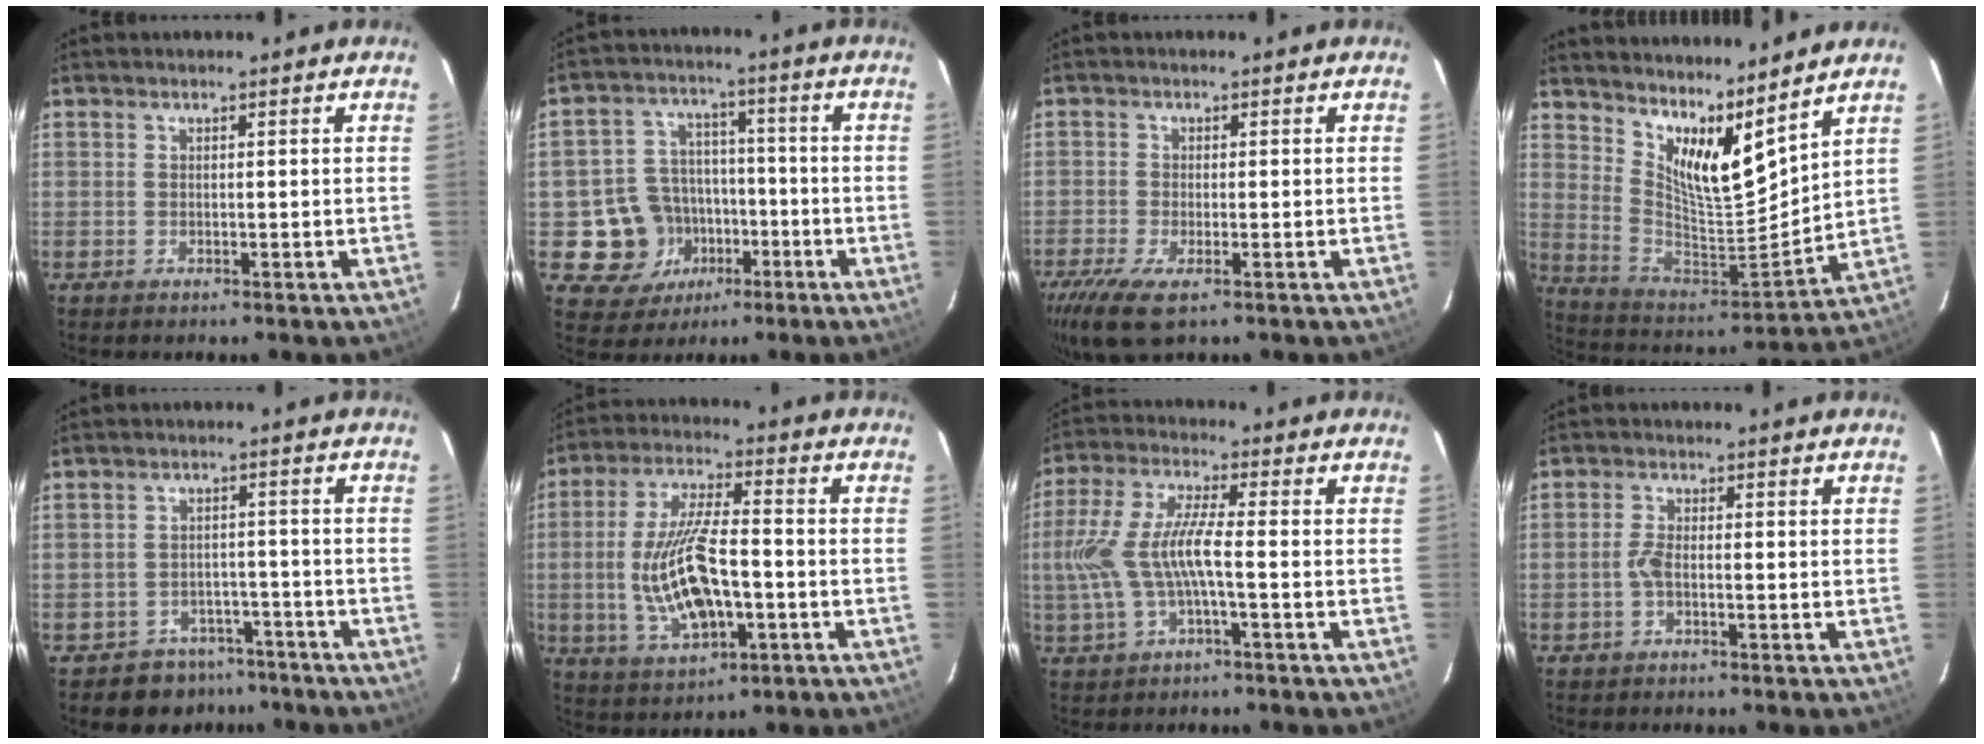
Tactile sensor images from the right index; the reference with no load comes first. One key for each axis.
{"total": 11.1, "fx": -4.1, "fy": 10.0, "fz": 2.5, "tx": -0.070, "ty": 0.038, "tz": -0.048}
{"total": 7.2, "fx": -4.3, "fy": 2.2, "fz": 5.3, "tx": -0.128, "ty": -0.028, "tz": -0.081}
{"total": 14.5, "fx": 10.7, "fy": 3.1, "fz": 9.2, "tx": -0.156, "ty": -0.026, "tz": 0.198}
{"total": 6.7, "fx": -5.0, "fy": 4.5, "fz": 0.0, "tx": -0.001, "ty": 0.037, "tz": -0.064}
{"total": 14.5, "fx": -3.0, "fy": 5.5, "fz": 13.1, "tx": -0.266, "ty": -0.005, "tz": -0.041}
{"total": 9.8, "fx": -1.8, "fy": 1.8, "fz": 9.4, "tx": -0.206, "ty": 0.001, "tz": -0.026}
{"total": 2.2, "fx": -0.9, "fy": 0.7, "fz": 1.8, "tx": -0.044, "ty": 0.004, "tz": -0.019}